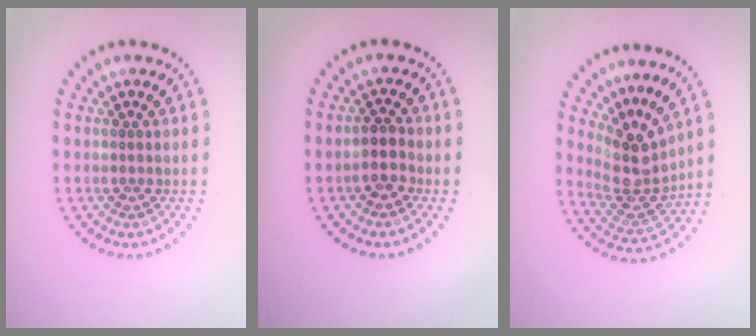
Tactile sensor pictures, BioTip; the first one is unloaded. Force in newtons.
{"total": 2.1, "press": 1.9, "slide": 0.9}
{"total": 3.9, "press": 2.8, "slide": 2.8}